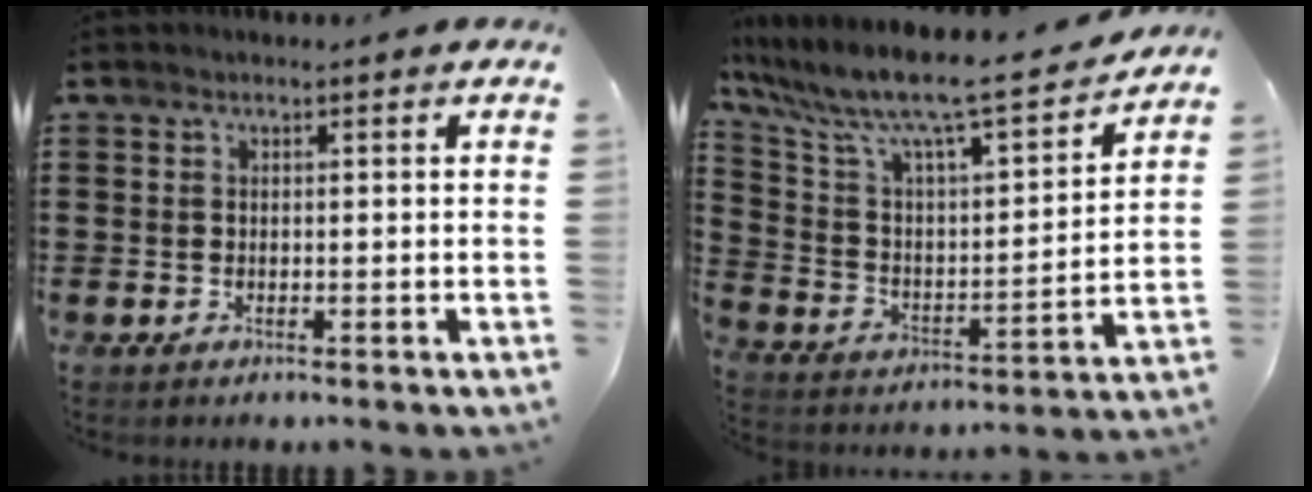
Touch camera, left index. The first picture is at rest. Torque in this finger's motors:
{"motor_torque": [2.14, 0.00, 1.05, 0.21]}